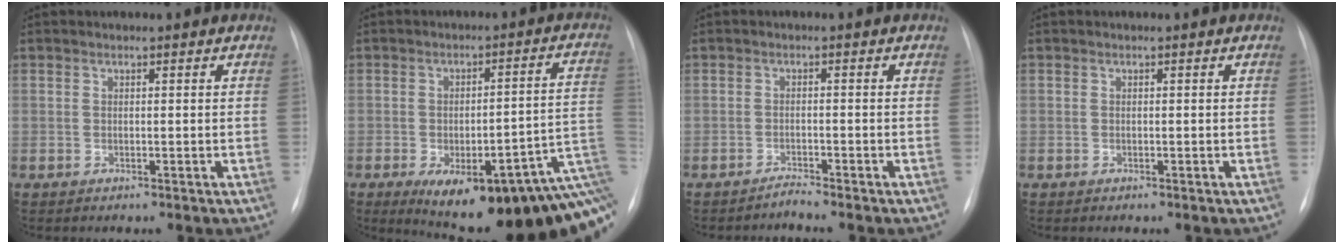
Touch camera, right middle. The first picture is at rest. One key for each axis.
{"total": 23.1, "fx": -10.6, "fy": 6.5, "fz": 19.5, "tx": -0.178, "ty": 0.016, "tz": -0.131}
{"total": 1.5, "fx": -1.5, "fy": -0.3, "fz": 0.0, "tx": 0.002, "ty": -0.006, "tz": -0.023}
{"total": 0.0}